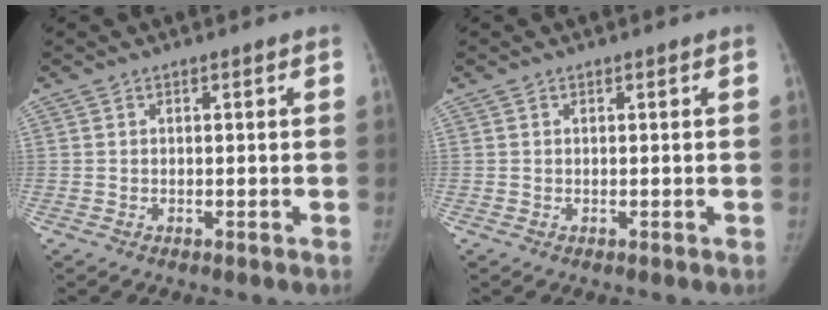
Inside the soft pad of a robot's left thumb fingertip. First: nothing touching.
{"total": 0.0}